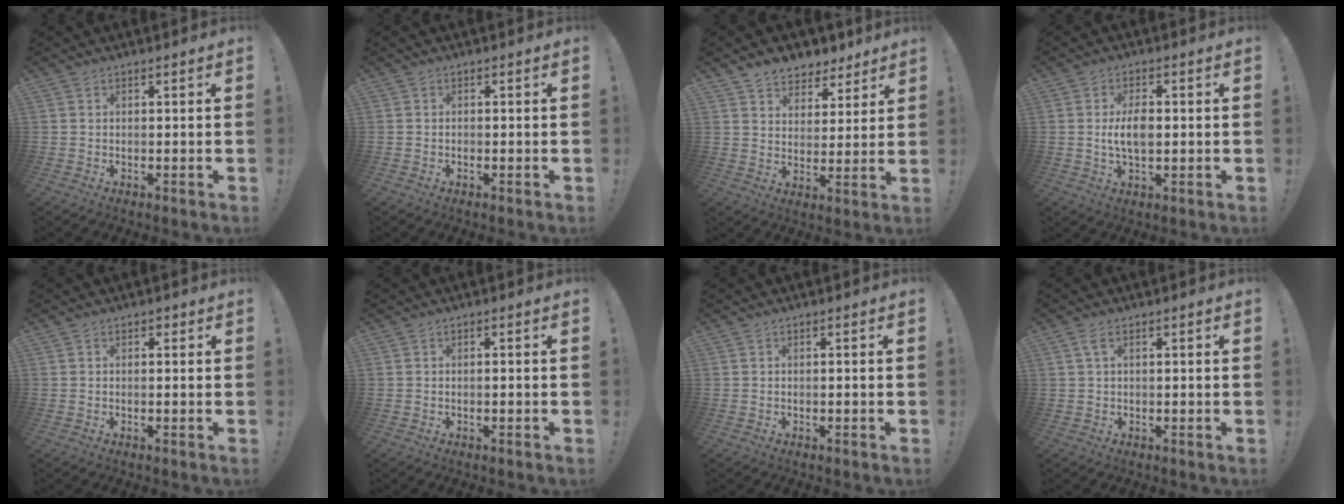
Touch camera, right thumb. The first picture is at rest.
{"total": 0.6, "force": [-0.5, 0.2, 0.2], "torque": [-0.005, 0.001, -0.009]}
{"total": 7.6, "force": [5.9, 4.7, 1.4], "torque": [-0.020, -0.046, 0.112]}
{"total": 6.3, "force": [0.0, 3.1, 5.5], "torque": [-0.102, 0.001, -0.005]}
{"total": 0.6, "force": [-0.1, 0.5, 0.3], "torque": [0.008, -0.004, -0.006]}
{"total": 1.0, "force": [-0.6, -0.1, 0.8], "torque": [-0.015, 0.001, -0.011]}
{"total": 0.7, "force": [-0.4, -0.2, 0.6], "torque": [-0.012, -0.001, -0.008]}
{"total": 2.7, "force": [0.7, 1.4, 2.3], "torque": [-0.037, 0.004, 0.011]}